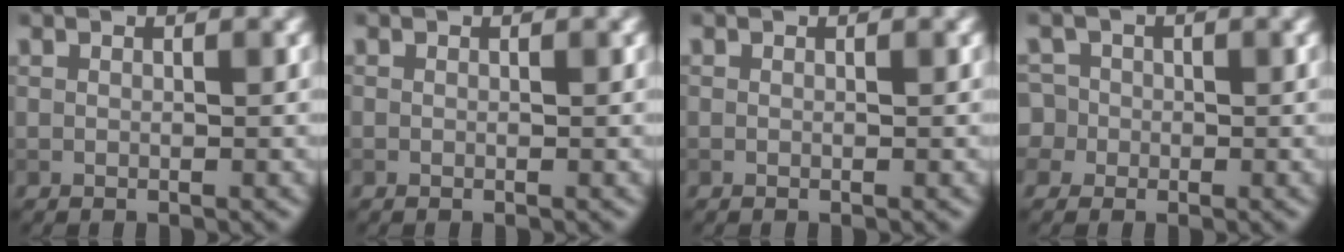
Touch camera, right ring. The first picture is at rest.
{"total": 0.0}
{"total": 0.0}
{"total": 3.8, "force": [0.0, 3.6, 1.1], "torque": [0.006, 0.027, -0.030]}